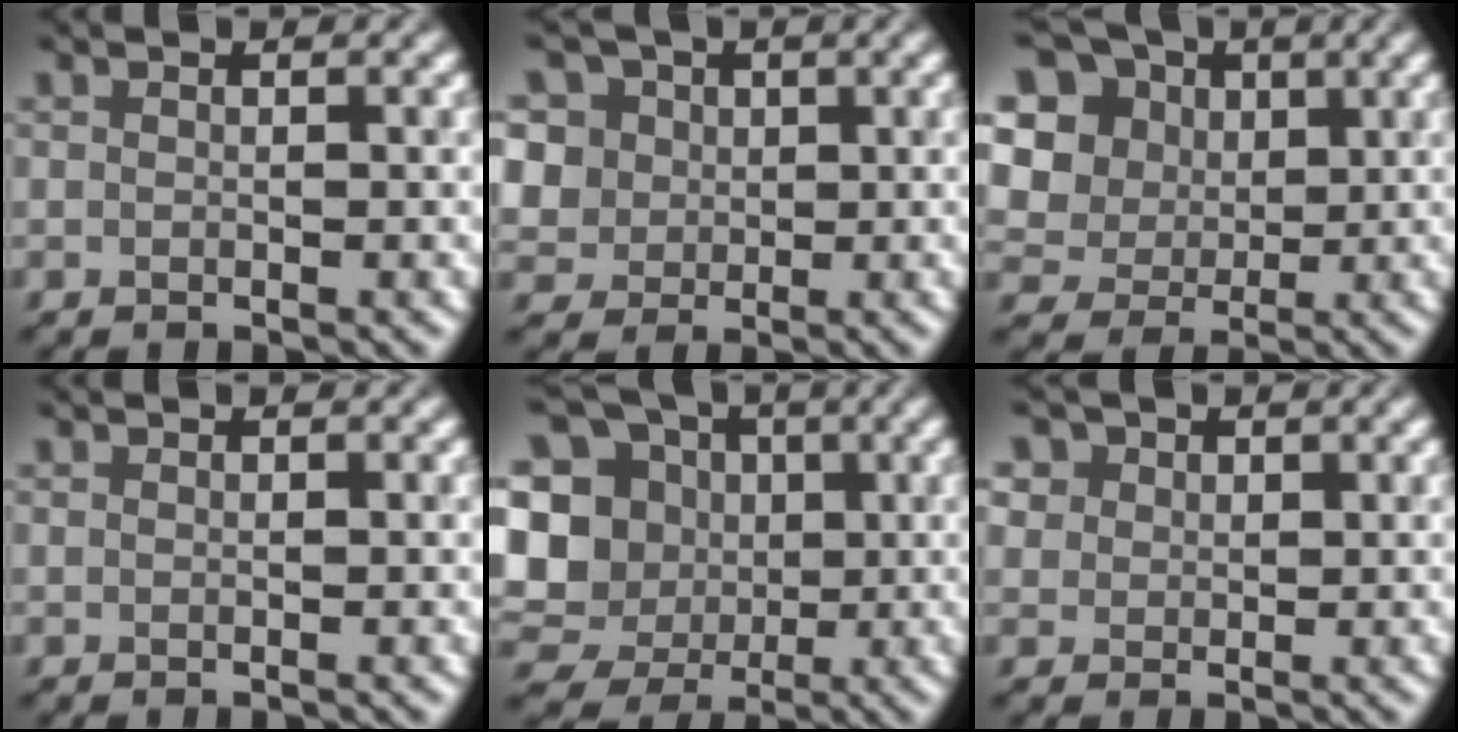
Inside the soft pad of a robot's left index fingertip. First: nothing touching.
{"total": 8.2, "force": [3.8, 6.5, 3.2], "torque": [-0.068, 0.022, 0.043]}
{"total": 12.4, "force": [4.6, 10.3, 5.2], "torque": [-0.143, 0.025, 0.081]}
{"total": 0.0}
{"total": 14.7, "force": [1.6, 13.5, 5.6], "torque": [-0.175, 0.029, 0.009]}
{"total": 4.2, "force": [2.3, 3.2, 1.4], "torque": [-0.034, 0.011, 0.035]}